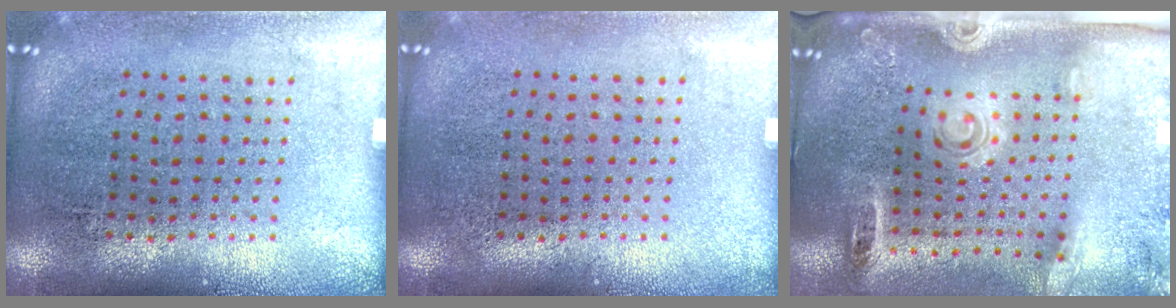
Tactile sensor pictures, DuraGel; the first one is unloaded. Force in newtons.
{"total": 0.0}
{"total": 2.9, "press": 2.0, "slide": 2.1}